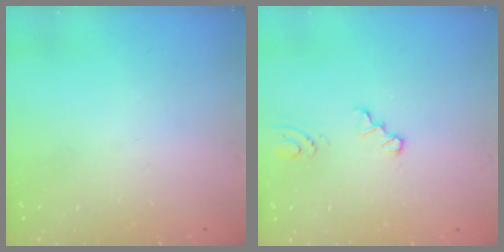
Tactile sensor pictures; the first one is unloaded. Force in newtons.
{"total": 0.7, "press": 0.7, "slide": 0.1}